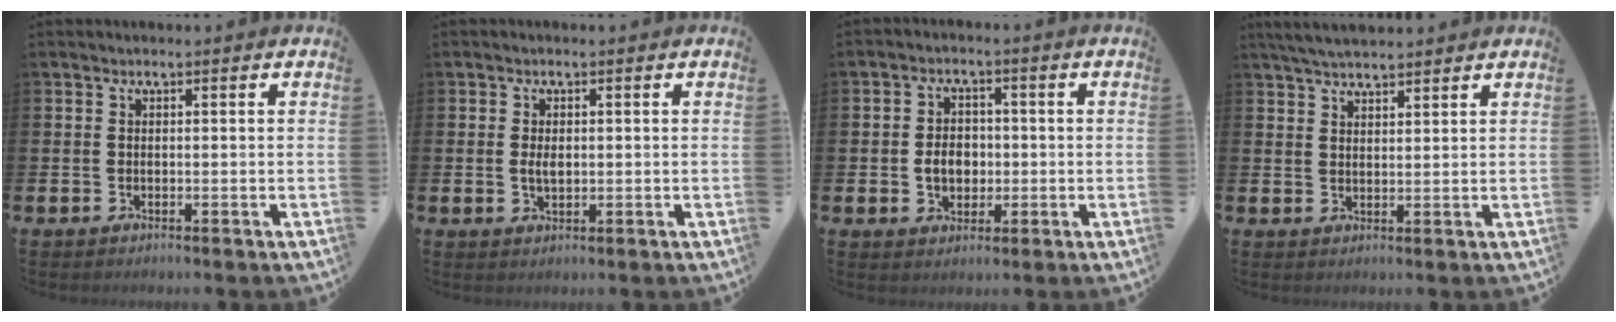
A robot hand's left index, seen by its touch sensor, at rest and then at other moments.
{"total": 2.0, "force": [0.1, 1.1, 1.7], "torque": [-0.018, -0.001, -0.002]}
{"total": 4.0, "force": [-0.4, 3.1, 2.5], "torque": [-0.029, -0.001, -0.017]}
{"total": 4.0, "force": [3.8, 0.6, 1.1], "torque": [-0.029, -0.009, 0.071]}